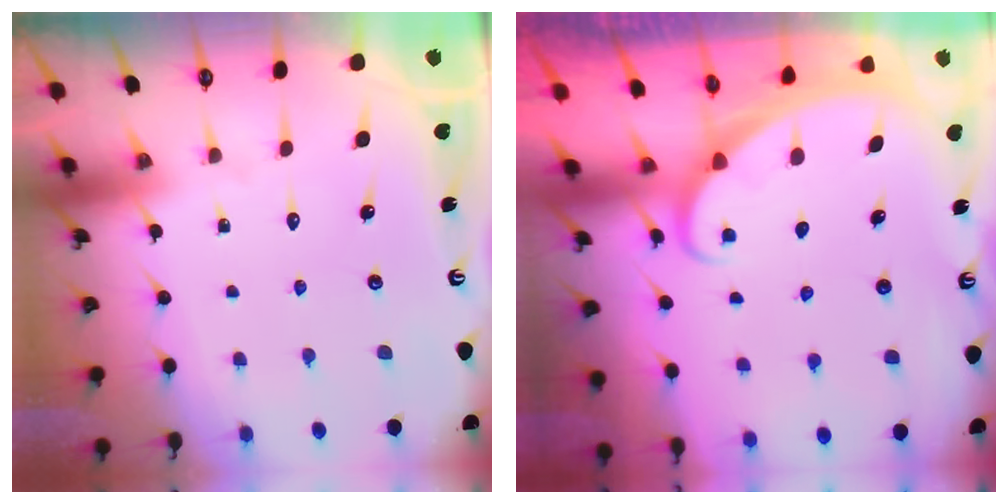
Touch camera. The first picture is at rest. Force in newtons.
{"total": 1.8, "press": 1.8, "slide": 0.1}